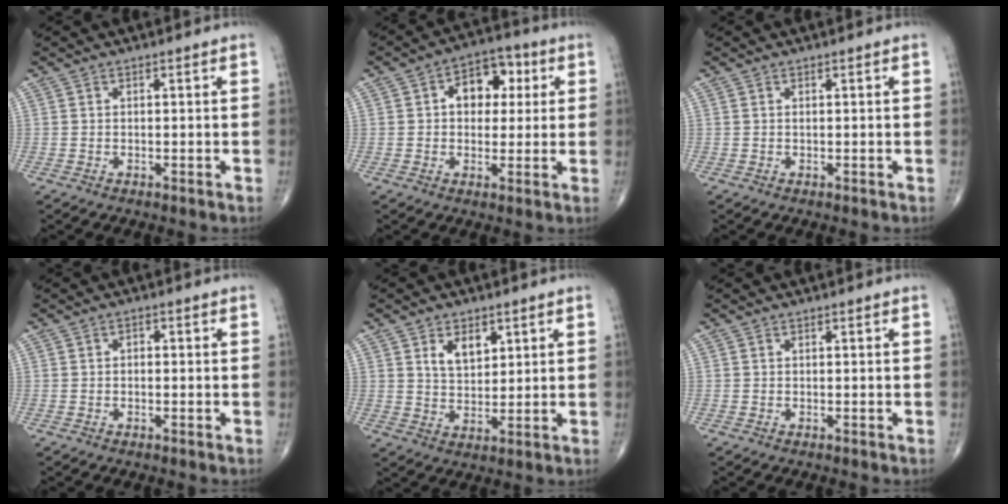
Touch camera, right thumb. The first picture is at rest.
{"total": 9.4, "force": [2.1, 6.6, 6.4], "torque": [-0.050, 0.014, 0.025]}
{"total": 0.0}
{"total": 1.0, "force": [-0.1, 0.7, 0.7], "torque": [-0.005, 0.003, -0.004]}
{"total": 6.0, "force": [2.8, 3.6, 3.9], "torque": [-0.046, -0.022, 0.052]}
{"total": 0.0}